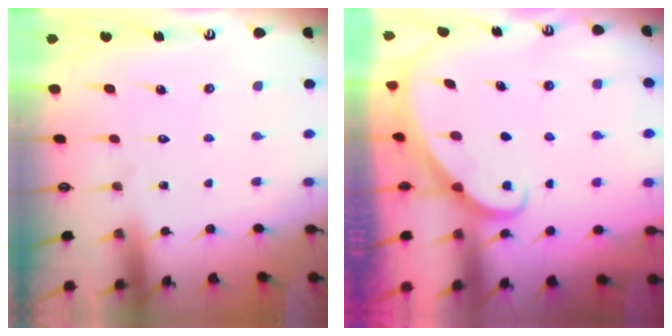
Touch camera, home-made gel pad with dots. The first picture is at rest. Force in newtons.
{"total": 2.0, "press": 2.0, "slide": 0.2}